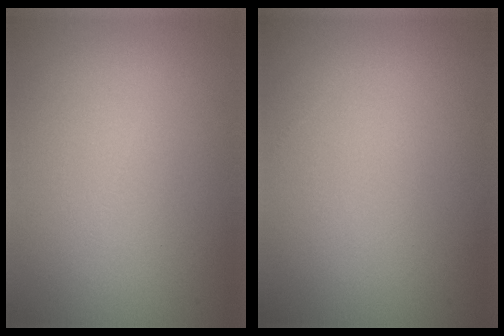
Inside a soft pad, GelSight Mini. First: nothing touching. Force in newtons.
{"total": 0.0}